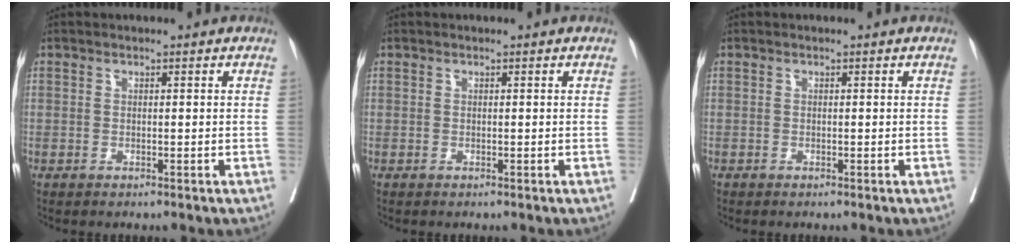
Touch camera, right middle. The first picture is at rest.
{"total": 0.0}
{"total": 0.0}